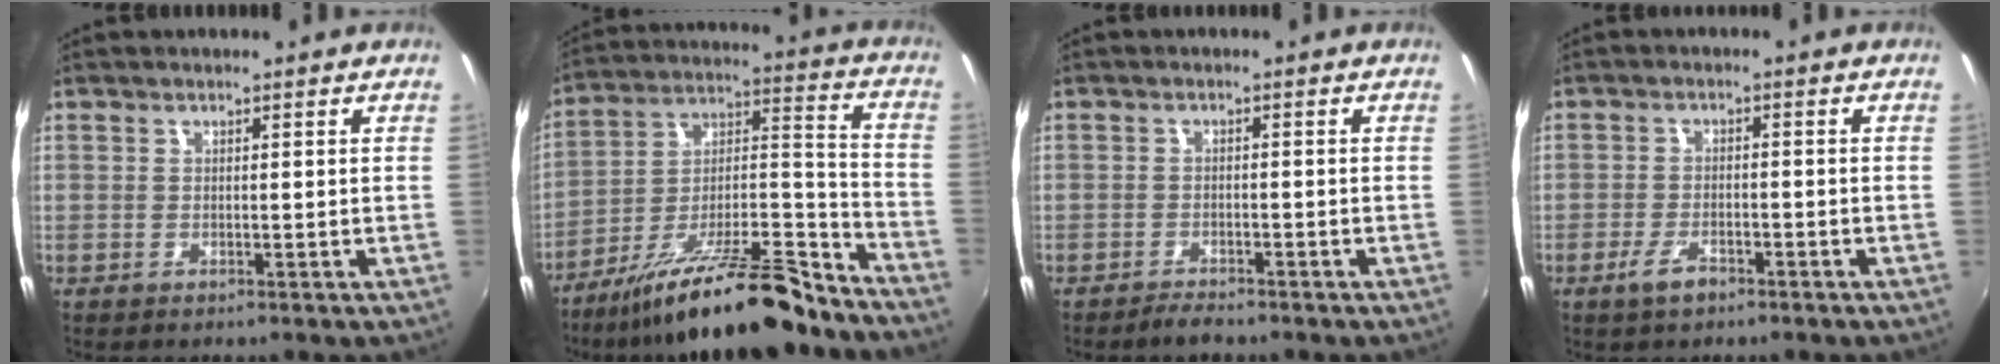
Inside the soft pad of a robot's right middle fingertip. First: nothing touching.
{"total": 21.7, "force": [-17.1, 4.1, 12.8], "torque": [-0.205, -0.001, -0.268]}
{"total": 2.6, "force": [-2.4, 0.6, 0.9], "torque": [-0.030, -0.005, -0.044]}
{"total": 3.8, "force": [-2.6, 1.4, 2.4], "torque": [-0.058, -0.003, -0.048]}